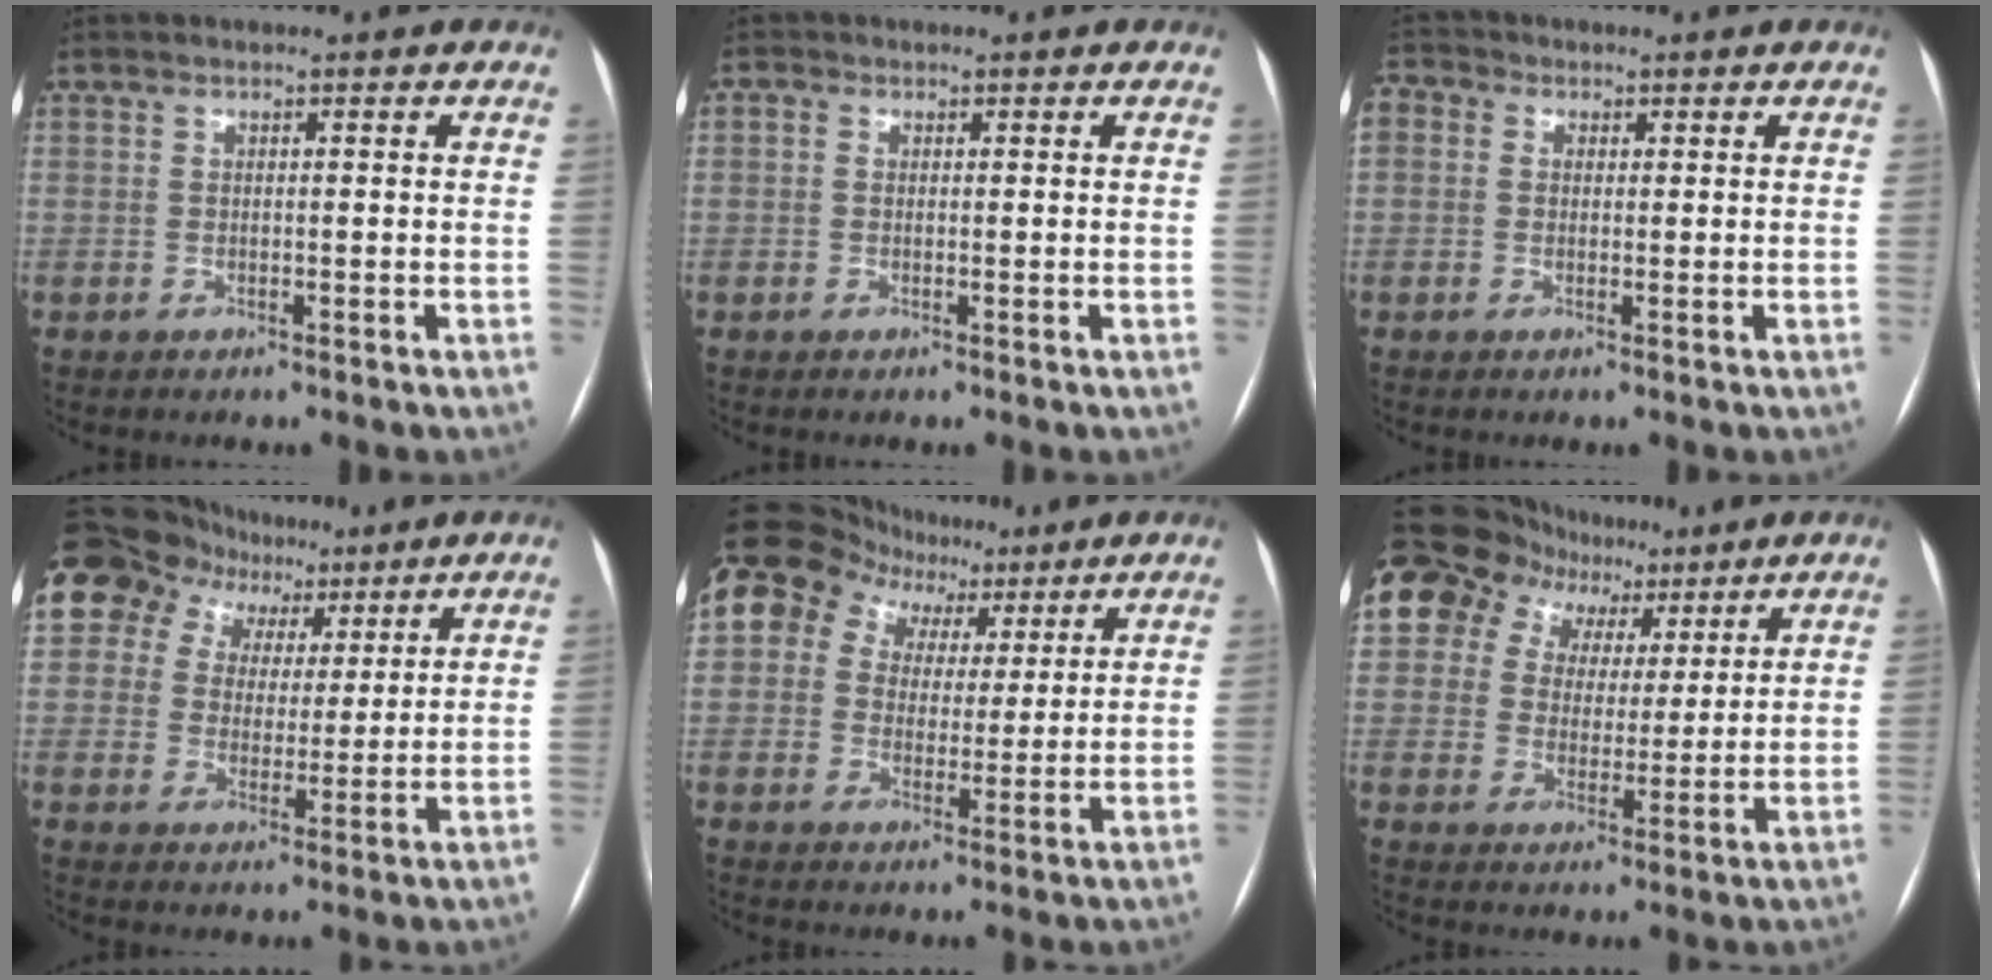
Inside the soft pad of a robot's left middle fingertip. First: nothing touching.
{"total": 0.8, "force": [0.2, 0.7, 0.3], "torque": [-0.007, 0.003, 0.000]}
{"total": 5.3, "force": [1.7, 4.3, 2.6], "torque": [-0.069, 0.032, 0.032]}
{"total": 18.3, "force": [10.4, 13.5, 6.7], "torque": [-0.170, 0.078, 0.180]}
{"total": 14.2, "force": [7.6, 10.6, 5.6], "torque": [-0.102, 0.066, 0.125]}
{"total": 15.0, "force": [9.2, 10.6, 5.2], "torque": [-0.103, 0.058, 0.148]}